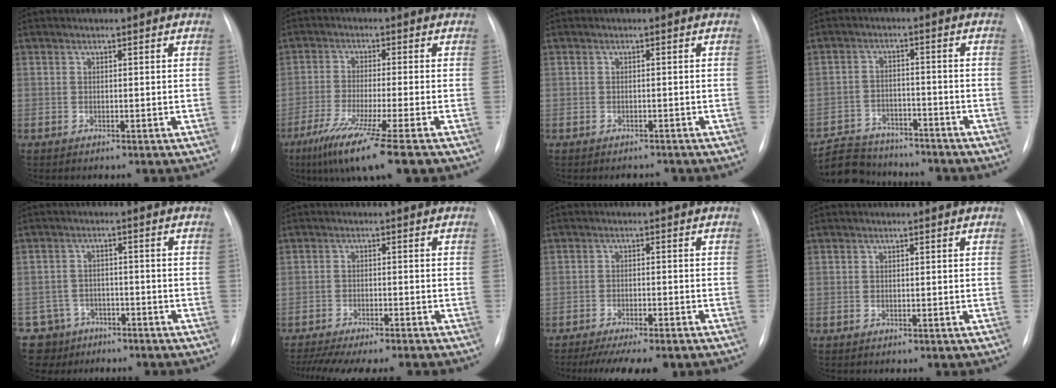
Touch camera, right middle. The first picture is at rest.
{"total": 11.3, "force": [-7.3, -0.9, 8.6], "torque": [-0.150, -0.038, -0.120]}
{"total": 1.5, "force": [-1.4, 0.6, -0.1], "torque": [0.001, -0.001, -0.016]}
{"total": 10.7, "force": [-9.7, 3.8, 2.3], "torque": [-0.044, 0.017, -0.147]}
{"total": 6.6, "force": [-4.6, 4.8, -0.5], "torque": [0.009, 0.014, -0.070]}
{"total": 13.8, "force": [-12.1, 1.6, 6.4], "torque": [-0.101, -0.017, -0.168]}
{"total": 10.3, "force": [-8.5, 2.3, 5.4], "torque": [-0.070, -0.005, -0.117]}
{"total": 0.0}